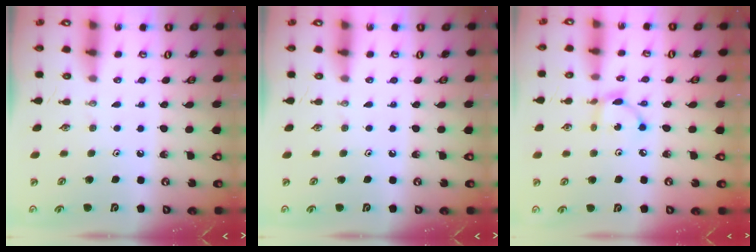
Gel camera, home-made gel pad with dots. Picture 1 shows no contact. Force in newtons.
{"total": 0.0}
{"total": 4.9, "press": 4.9, "slide": 0.1}